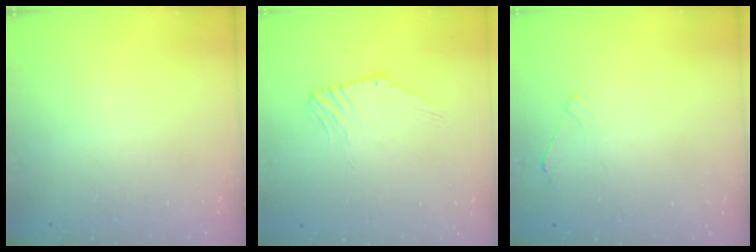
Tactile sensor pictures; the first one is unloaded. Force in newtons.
{"total": 0.5, "press": 0.5, "slide": 0.3}
{"total": 1.0, "press": 1.0, "slide": 0.3}